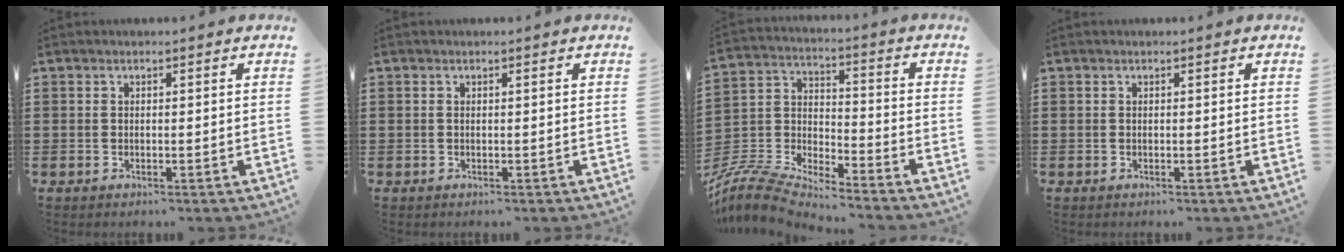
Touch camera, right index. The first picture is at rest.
{"total": 0.0}
{"total": 7.2, "force": [-7.0, 0.7, 1.4], "torque": [-0.058, -0.012, -0.150]}
{"total": 0.0}